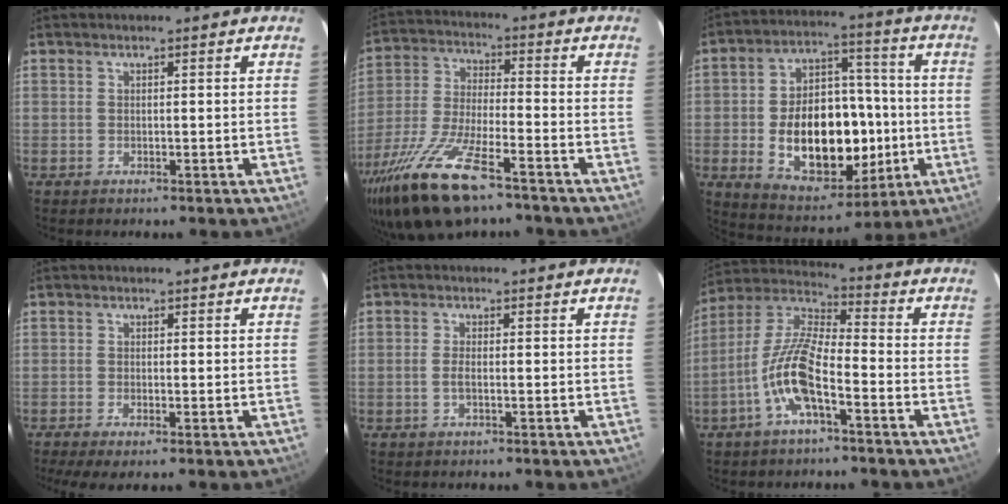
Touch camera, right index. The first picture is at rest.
{"total": 19.5, "force": [-13.2, 5.8, 13.2], "torque": [-0.283, -0.047, -0.248]}
{"total": 20.2, "force": [-3.5, 12.8, 15.1], "torque": [-0.277, 0.022, -0.029]}
{"total": 3.8, "force": [-2.1, 0.5, 3.1], "torque": [-0.069, -0.013, -0.036]}
{"total": 1.7, "force": [-0.4, 0.6, 1.6], "torque": [-0.034, 0.001, -0.009]}
{"total": 11.8, "force": [-5.2, 3.3, 10.1], "torque": [-0.215, 0.005, -0.105]}